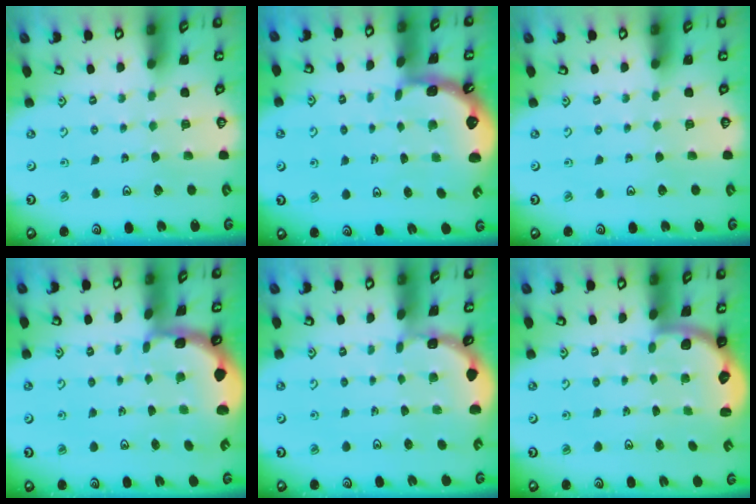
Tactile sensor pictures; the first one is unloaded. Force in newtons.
{"total": 1.4, "press": 1.4, "slide": 0.1}
{"total": 0.0}
{"total": 1.6, "press": 1.4, "slide": 0.7}
{"total": 1.1, "press": 1.1, "slide": 0.2}
{"total": 2.6, "press": 2.2, "slide": 1.3}